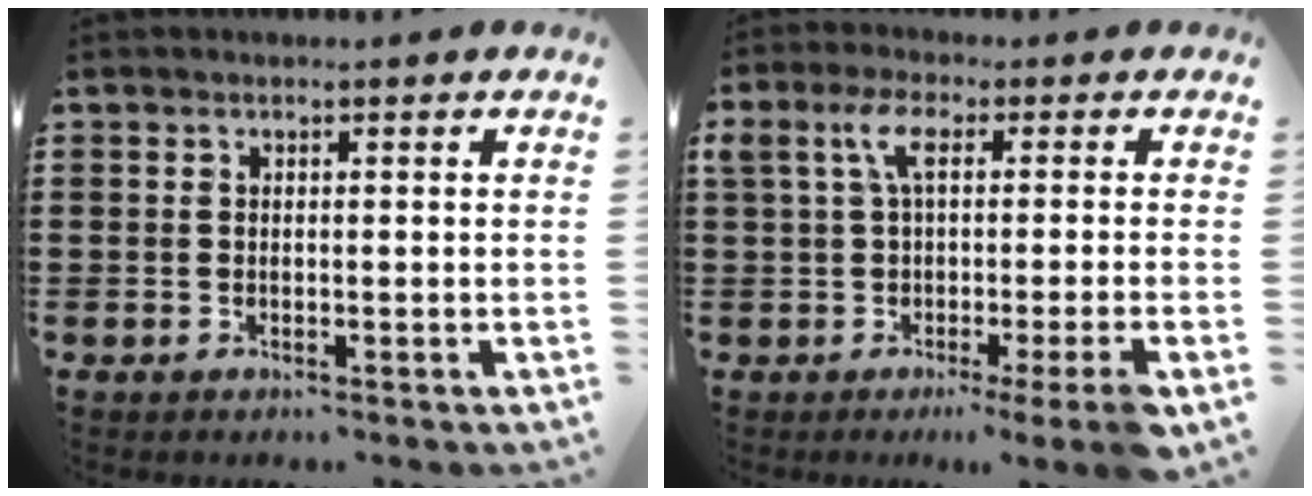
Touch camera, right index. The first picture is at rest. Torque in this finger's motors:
{"motor_torque": [2.14, 0.00, 0.96, 0.21]}